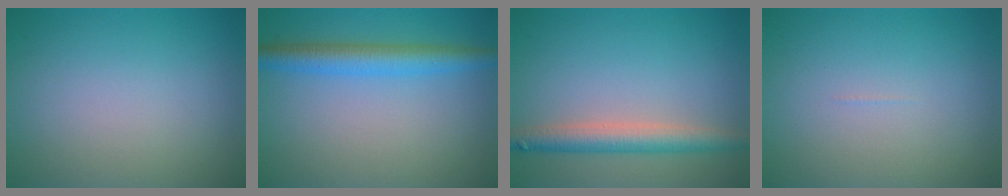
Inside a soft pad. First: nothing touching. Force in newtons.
{"total": 3.9, "press": 3.9, "slide": 0.1}
{"total": 3.8, "press": 3.8, "slide": 0.3}
{"total": 0.0}